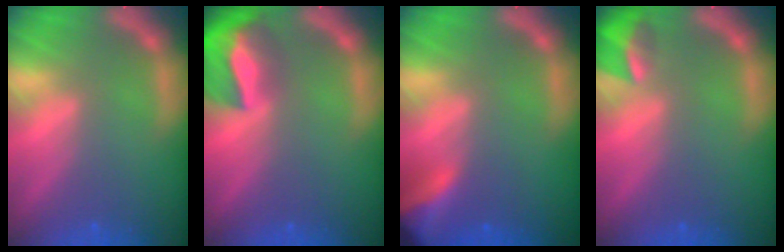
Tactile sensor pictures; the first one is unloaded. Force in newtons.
{"total": 9.0}
{"total": 6.9}
{"total": 3.4}